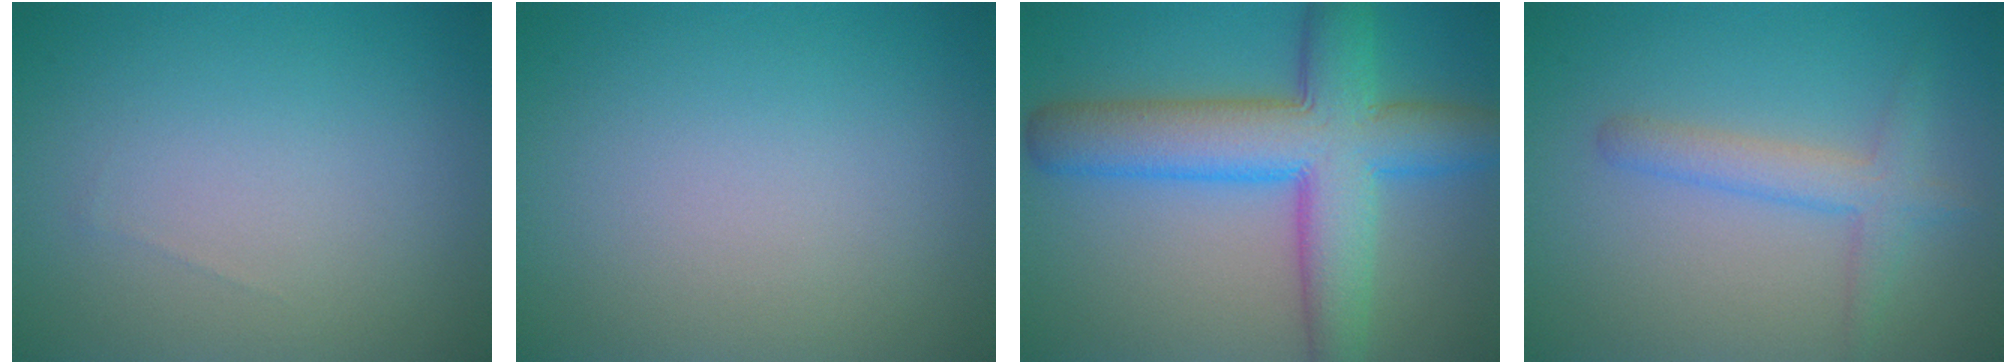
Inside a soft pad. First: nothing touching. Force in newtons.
{"total": 0.0}
{"total": 9.6, "press": 9.6, "slide": 0.2}
{"total": 2.8, "press": 2.8, "slide": 0.2}